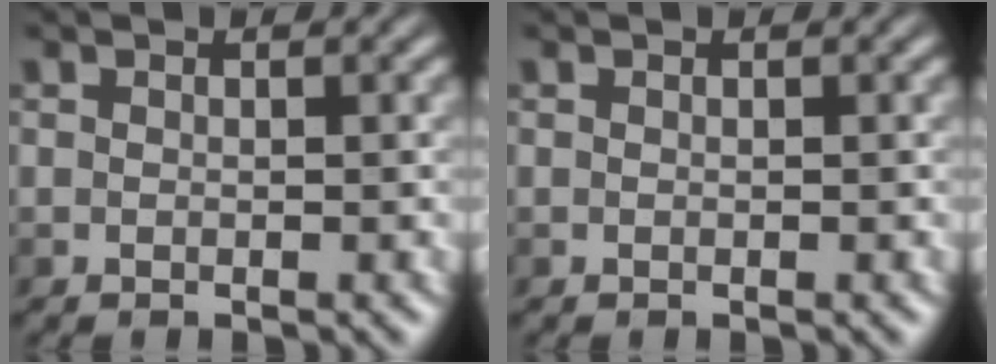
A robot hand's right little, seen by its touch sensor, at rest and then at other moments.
{"total": 0.0}